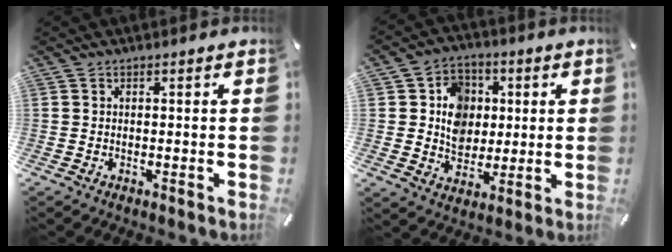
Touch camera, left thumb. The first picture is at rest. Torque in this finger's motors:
{"motor_torque": [1.36, 1.29, 0.83, -0.20, 0.28]}